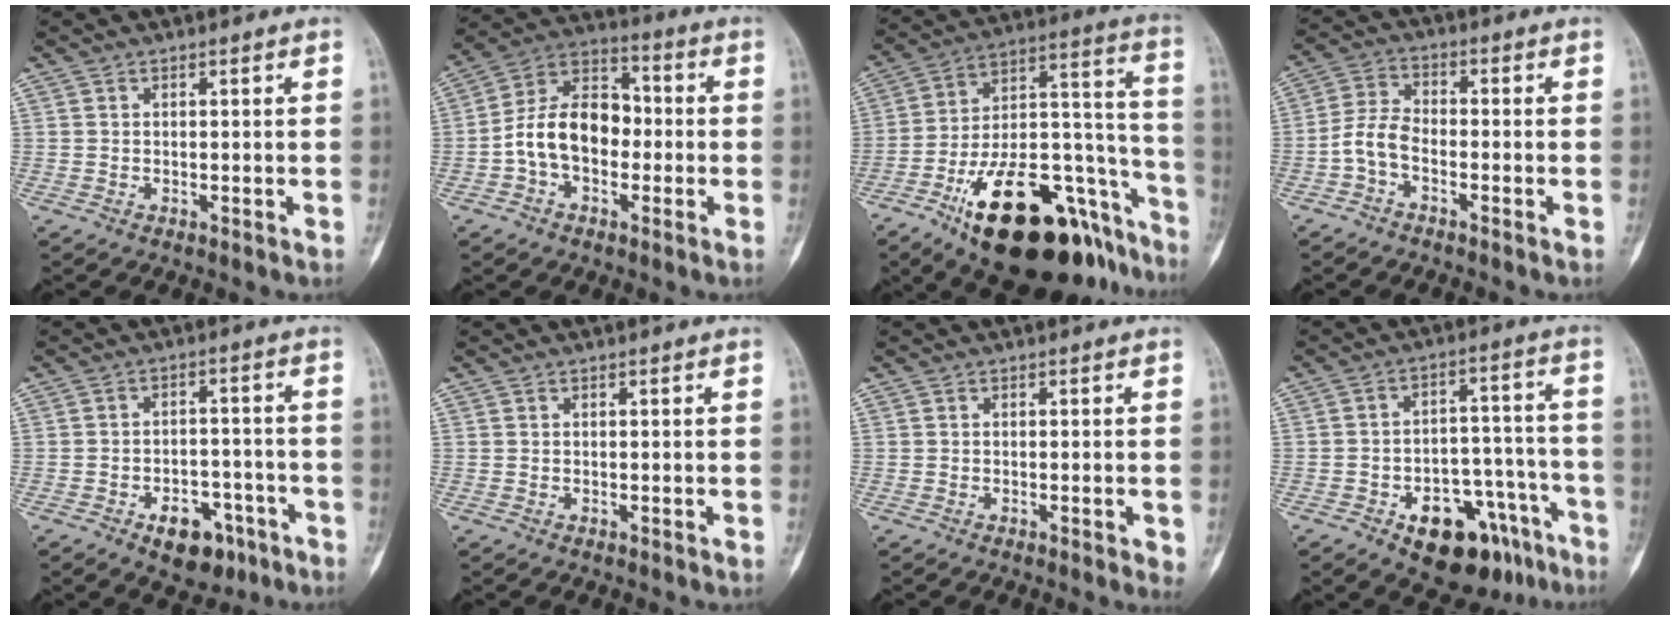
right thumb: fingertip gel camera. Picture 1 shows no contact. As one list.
[{"total": 13.3, "force": [-2.0, 9.1, 9.5], "torque": [-0.145, 0.046, -0.048]}, {"total": 32.1, "force": [-17.8, 13.9, 22.8], "torque": [-0.269, 0.108, -0.274]}, {"total": 5.6, "force": [-2.4, 3.5, 3.7], "torque": [-0.068, 0.022, -0.062]}, {"total": 9.6, "force": [-5.3, 5.9, 5.4], "torque": [-0.043, 0.040, -0.069]}, {"total": 0.0}, {"total": 2.3, "force": [-0.5, 0.7, 2.1], "torque": [-0.019, -0.005, -0.006]}, {"total": 16.9, "force": [-9.6, 9.0, 10.6], "torque": [-0.098, 0.081, -0.131]}]